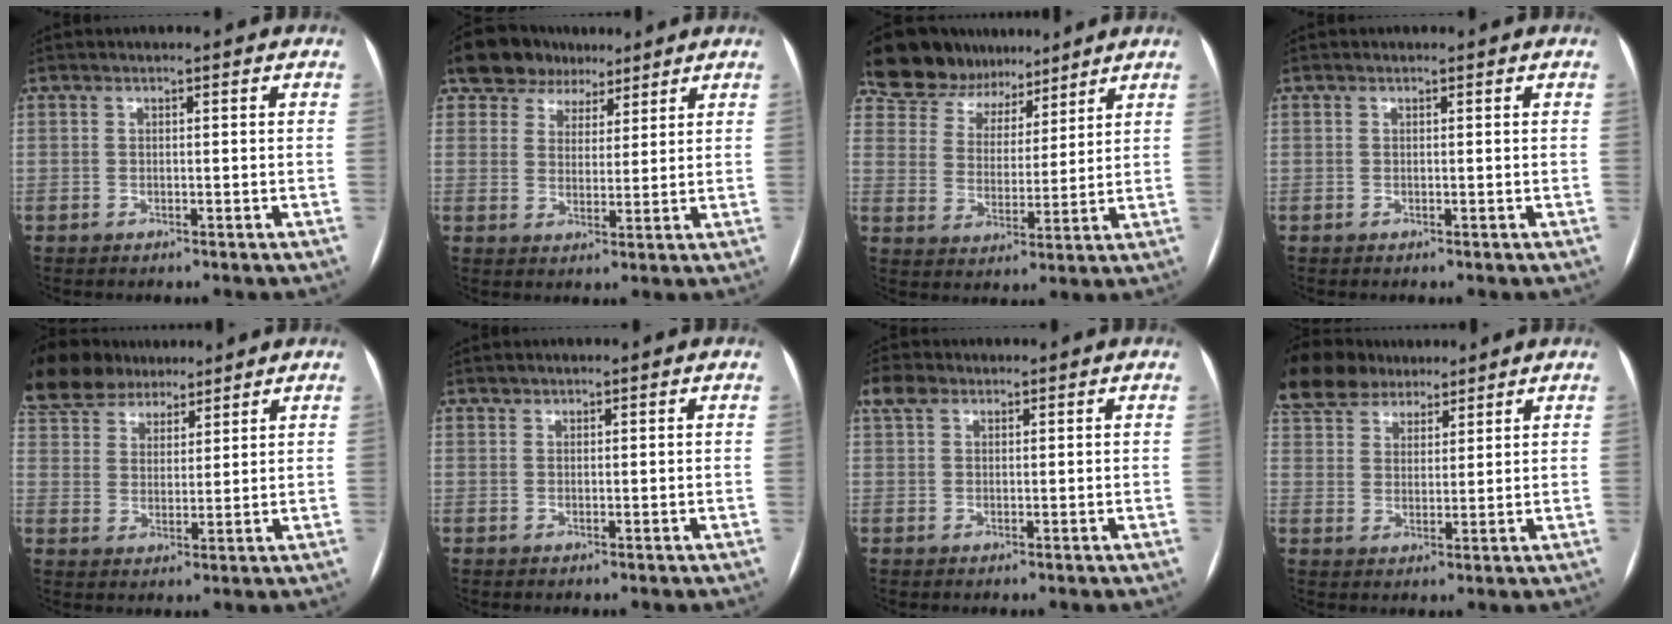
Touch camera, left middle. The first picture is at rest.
{"total": 7.7, "force": [5.5, 5.1, 1.5], "torque": [-0.018, 0.024, 0.093]}
{"total": 12.1, "force": [10.2, 6.0, 2.5], "torque": [-0.047, 0.024, 0.177]}
{"total": 0.0}
{"total": 12.7, "force": [10.6, 5.7, 3.9], "torque": [-0.085, 0.043, 0.191]}
{"total": 0.5, "force": [0.4, 0.2, -0.1], "torque": [0.003, -0.002, 0.005]}
{"total": 3.0, "force": [1.9, 1.8, 1.5], "torque": [-0.037, 0.021, 0.039]}
{"total": 11.1, "force": [9.3, 5.2, 3.4], "torque": [-0.073, 0.039, 0.169]}